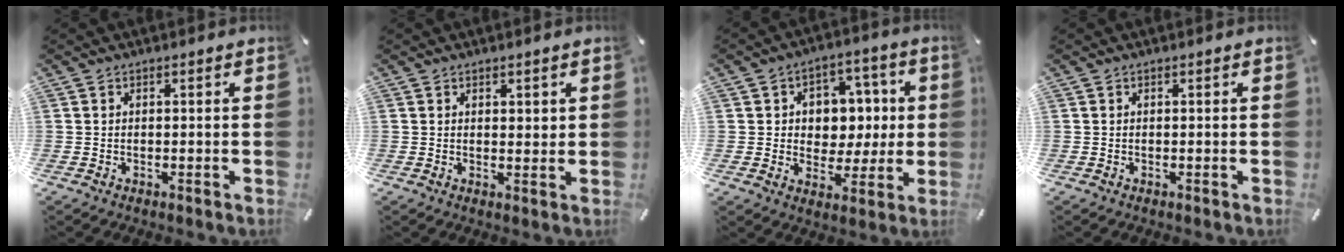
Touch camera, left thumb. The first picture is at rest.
{"total": 1.4, "force": [1.1, 0.9, 0.3], "torque": [0.002, -0.002, 0.018]}
{"total": 8.0, "force": [0.7, 7.6, 2.5], "torque": [-0.033, -0.003, 0.013]}
{"total": 0.0}